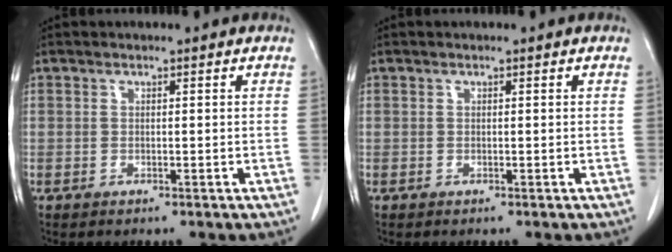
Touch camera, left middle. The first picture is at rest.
{"total": 0.0}